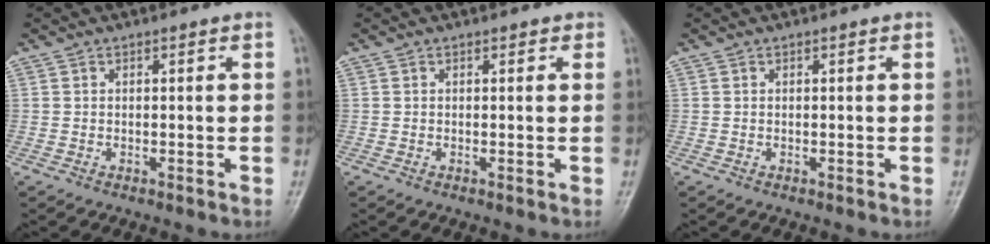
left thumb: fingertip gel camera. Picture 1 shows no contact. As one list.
[{"total": 0.8, "force": [0.5, 0.6, 0.3], "torque": [0.005, -0.001, -0.001]}, {"total": 0.0}]